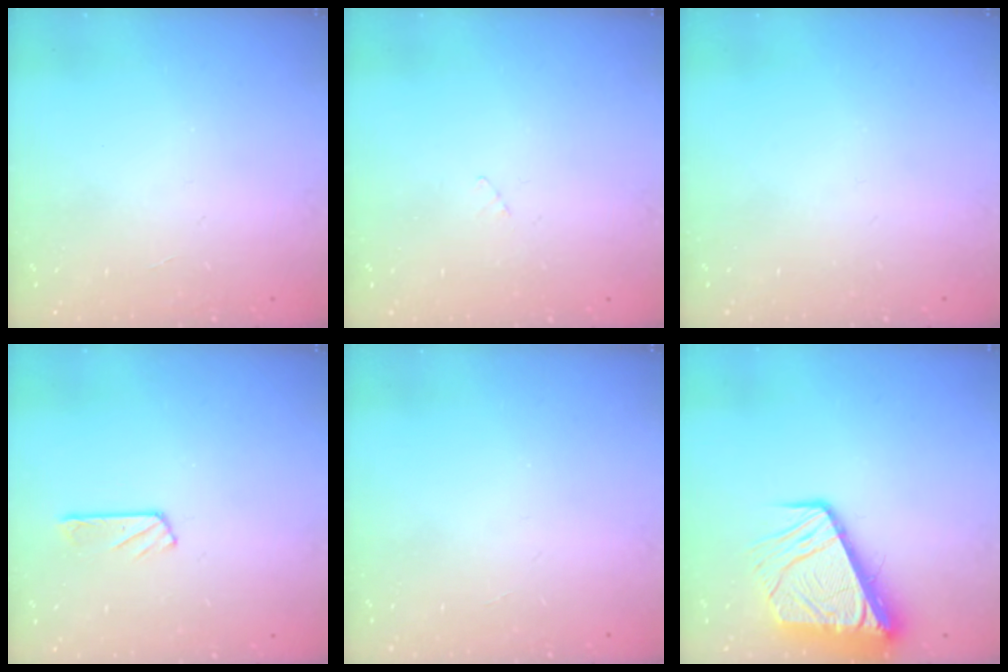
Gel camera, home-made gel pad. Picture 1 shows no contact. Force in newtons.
{"total": 2.7, "press": 2.7, "slide": 0.3}
{"total": 0.0}
{"total": 2.9, "press": 2.9, "slide": 0.3}
{"total": 0.0}
{"total": 10.6, "press": 10.5, "slide": 1.4}